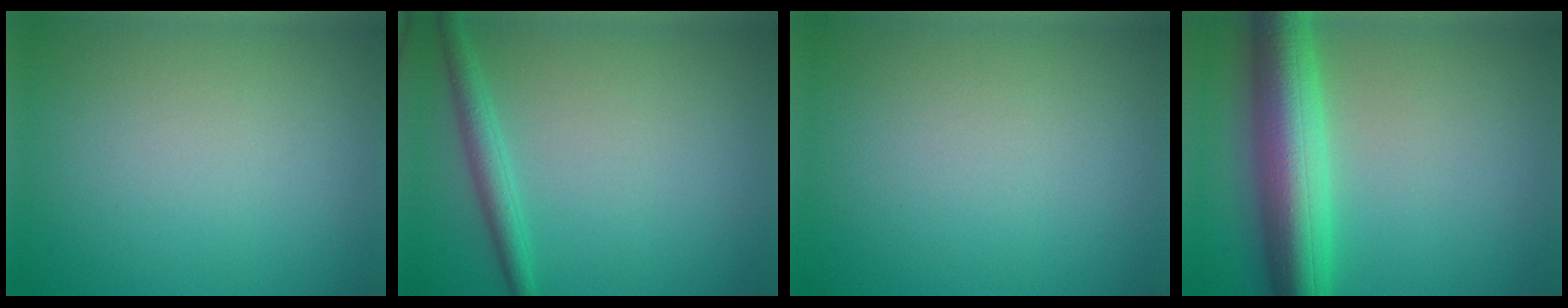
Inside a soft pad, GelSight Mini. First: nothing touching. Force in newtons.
{"total": 2.2, "press": 2.2, "slide": 0.1}
{"total": 0.0}
{"total": 8.4, "press": 8.4, "slide": 0.2}